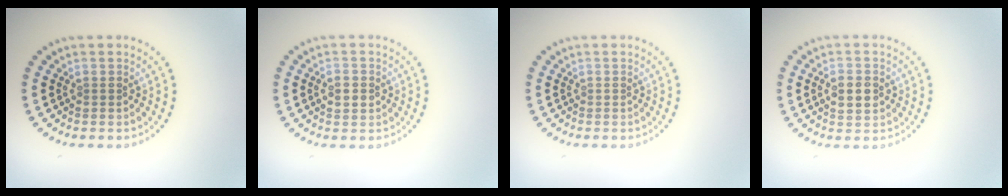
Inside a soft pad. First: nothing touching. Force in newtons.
{"total": 1.6, "press": 1.6, "slide": 0.2}
{"total": 0.0}
{"total": 2.7, "press": 2.7, "slide": 0.1}